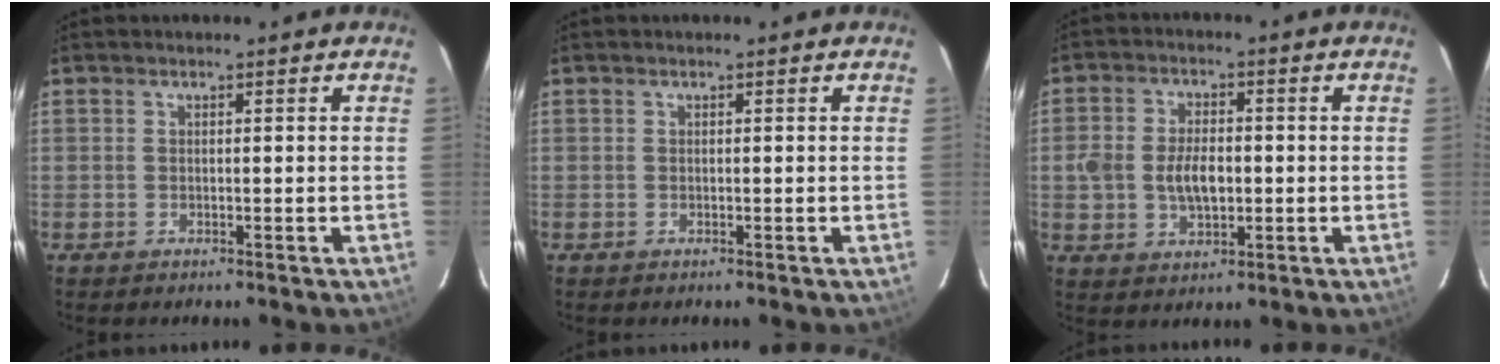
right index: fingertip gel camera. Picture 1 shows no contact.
{"total": 0.0}
{"total": 7.4, "force": [-0.7, 4.5, 5.8], "torque": [-0.116, 0.006, -0.010]}